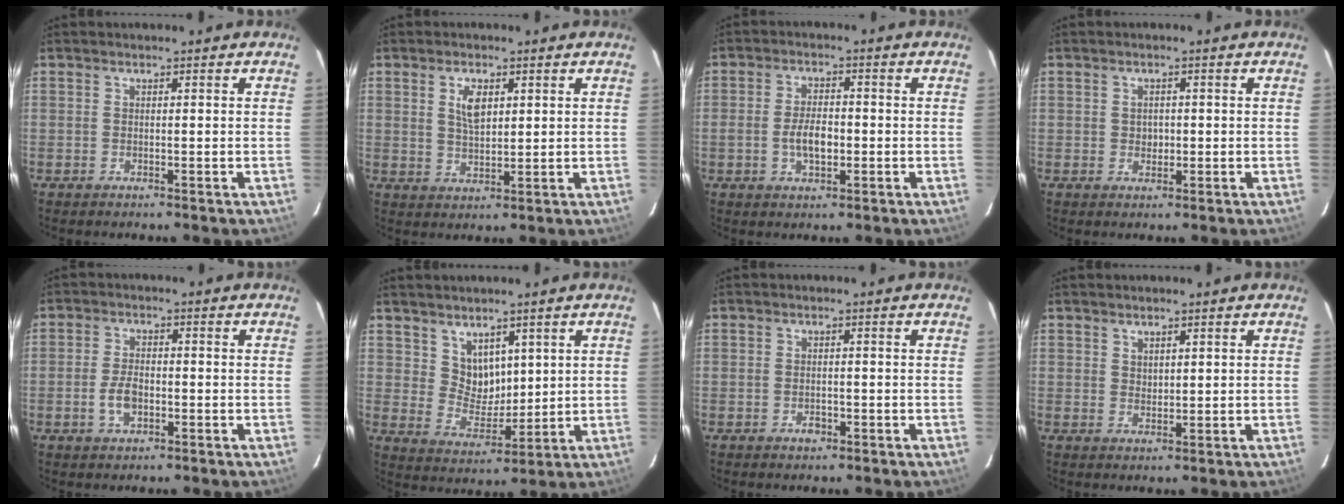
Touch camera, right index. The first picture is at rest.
{"total": 4.7, "force": [1.7, 2.3, 3.7], "torque": [-0.065, 0.004, 0.033]}
{"total": 5.4, "force": [-1.2, 2.7, 4.5], "torque": [-0.091, 0.003, -0.019]}
{"total": 1.9, "force": [-0.1, 1.7, 0.8], "torque": [-0.010, 0.003, -0.001]}
{"total": 4.5, "force": [-1.6, 2.5, 3.4], "torque": [-0.072, 0.001, -0.027]}
{"total": 6.4, "force": [3.7, 4.6, 2.4], "torque": [-0.033, 0.002, 0.080]}
{"total": 1.6, "force": [-1.0, 0.6, 1.1], "torque": [-0.023, 0.000, -0.017]}
{"total": 1.7, "force": [1.3, 0.9, 0.5], "torque": [-0.005, 0.001, 0.024]}